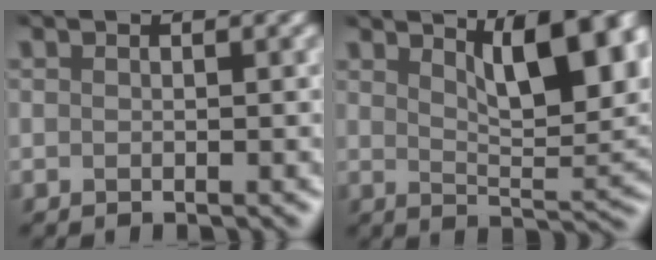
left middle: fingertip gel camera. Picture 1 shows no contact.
{"total": 8.0, "force": [3.7, 1.9, 6.9], "torque": [-0.072, 0.020, 0.061]}